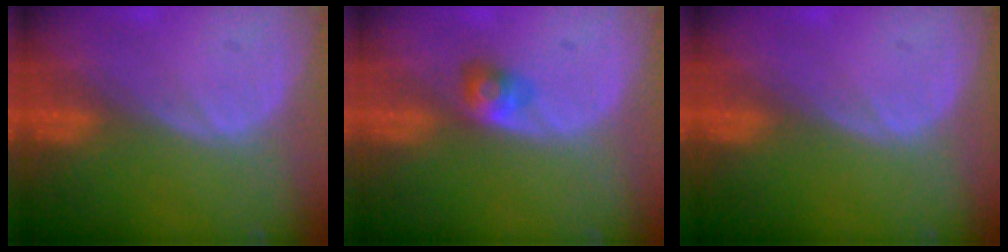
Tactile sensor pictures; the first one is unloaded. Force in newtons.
{"total": 2.6, "press": 2.4, "slide": 0.9}
{"total": 0.0}